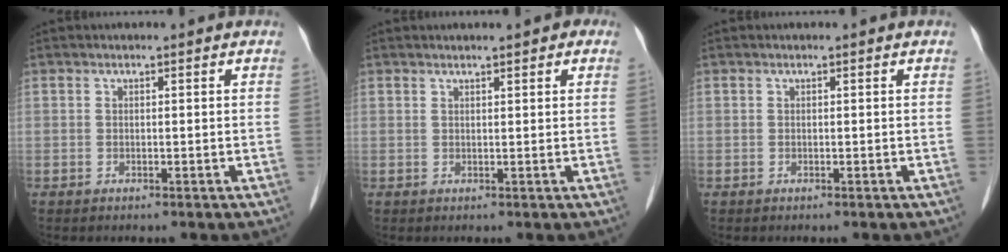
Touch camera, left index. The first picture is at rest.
{"total": 2.9, "force": [2.1, 0.7, 1.9], "torque": [-0.025, 0.016, 0.026]}
{"total": 0.0}